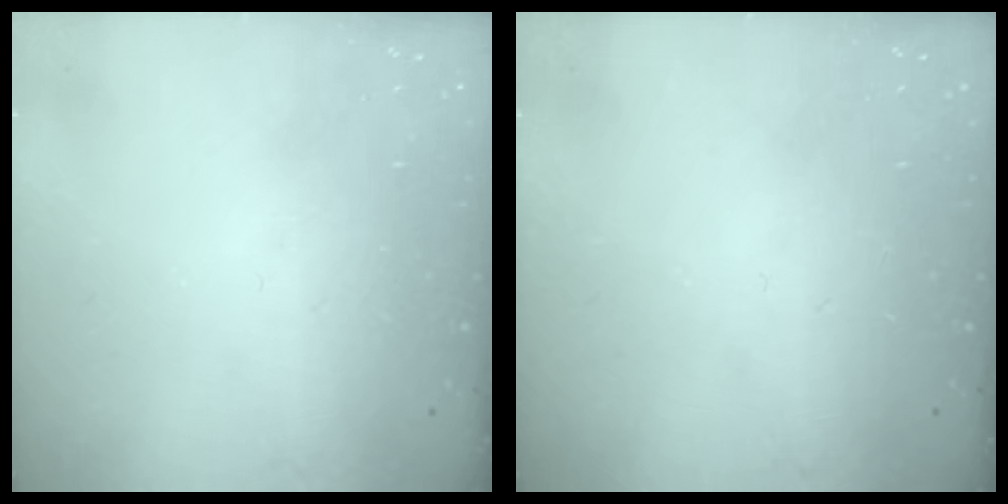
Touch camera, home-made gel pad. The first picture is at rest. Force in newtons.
{"total": 0.0}